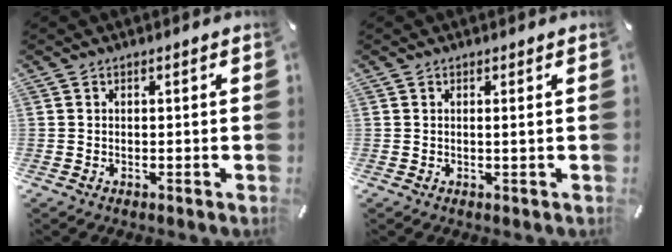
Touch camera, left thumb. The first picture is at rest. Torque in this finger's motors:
{"motor_torque": [0.04, 0.13, -0.09, -0.18, 0.00]}